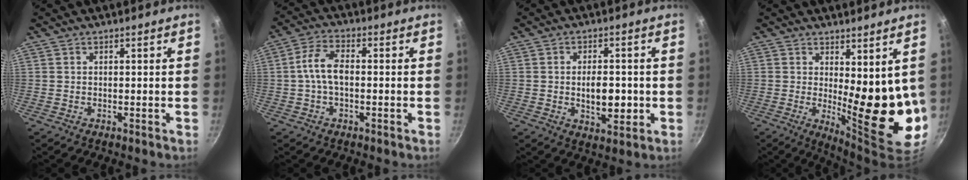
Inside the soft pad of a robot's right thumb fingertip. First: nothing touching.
{"total": 6.2, "force": [-0.4, 3.3, 5.3], "torque": [-0.105, 0.024, -0.013]}
{"total": 7.3, "force": [-0.8, 3.8, 6.2], "torque": [-0.080, -0.003, -0.010]}
{"total": 13.7, "force": [1.8, 4.9, 12.7], "torque": [-0.154, -0.049, 0.037]}